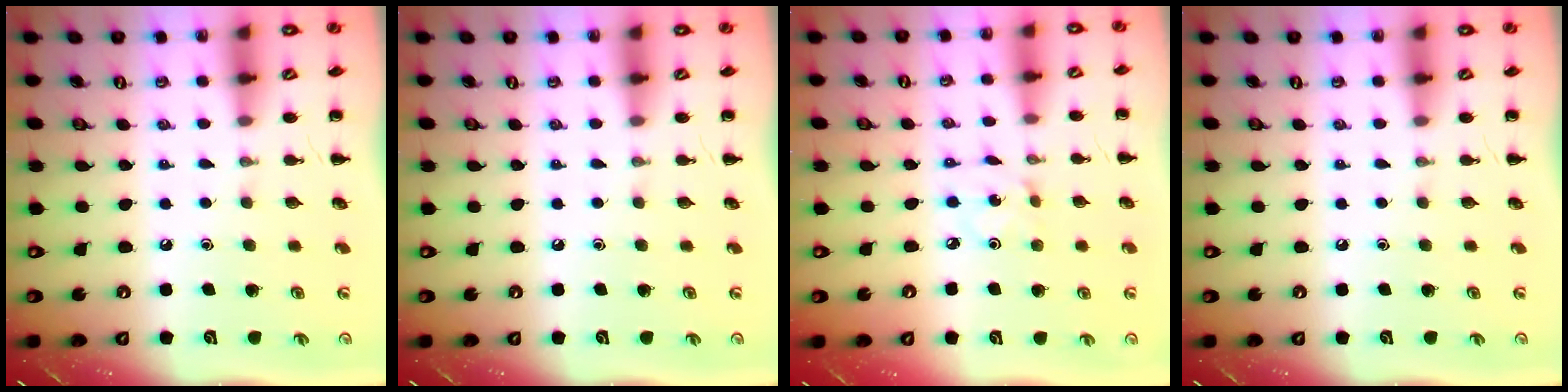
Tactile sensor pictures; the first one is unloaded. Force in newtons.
{"total": 0.0}
{"total": 0.8, "press": 0.8, "slide": 0.2}
{"total": 0.0}